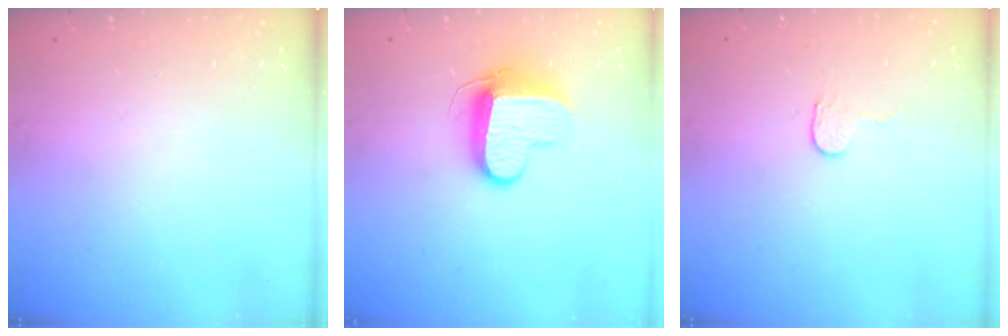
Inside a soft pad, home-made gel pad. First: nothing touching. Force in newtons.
{"total": 10.3, "press": 10.3, "slide": 1.1}
{"total": 2.7, "press": 2.7, "slide": 0.2}